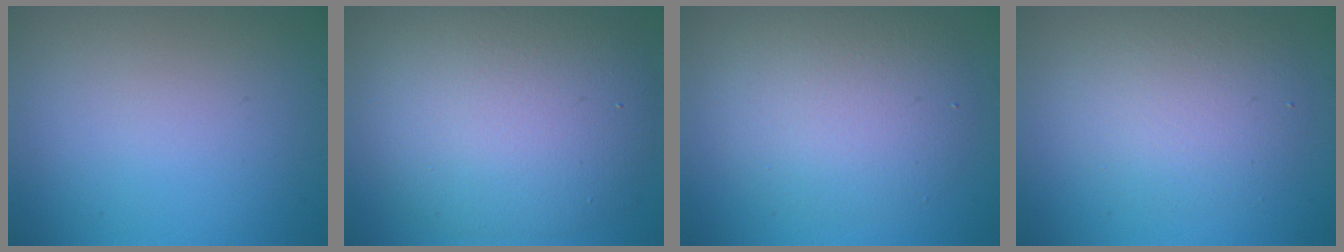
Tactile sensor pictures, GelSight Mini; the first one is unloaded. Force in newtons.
{"total": 10.5, "press": 10.5, "slide": 0.5}
{"total": 5.7, "press": 5.7, "slide": 0.3}
{"total": 4.0, "press": 4.0, "slide": 0.2}